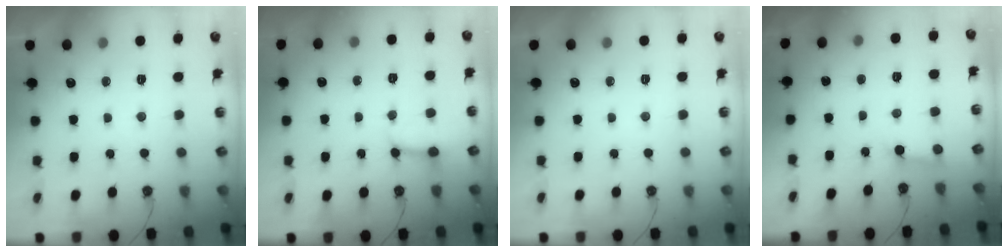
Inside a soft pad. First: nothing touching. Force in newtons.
{"total": 3.0, "press": 2.9, "slide": 0.4}
{"total": 0.0}
{"total": 2.6, "press": 2.5, "slide": 0.3}